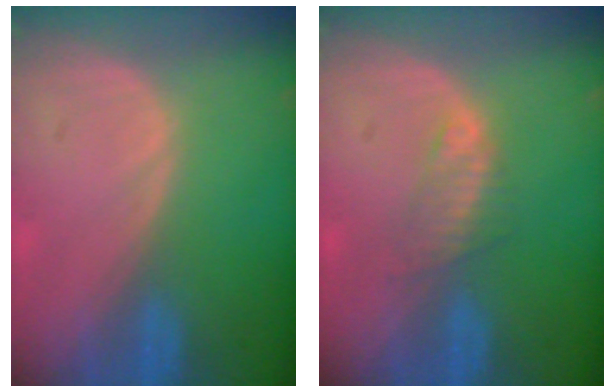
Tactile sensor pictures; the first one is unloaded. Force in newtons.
{"total": 2.5, "press": 2.4, "slide": 0.3}